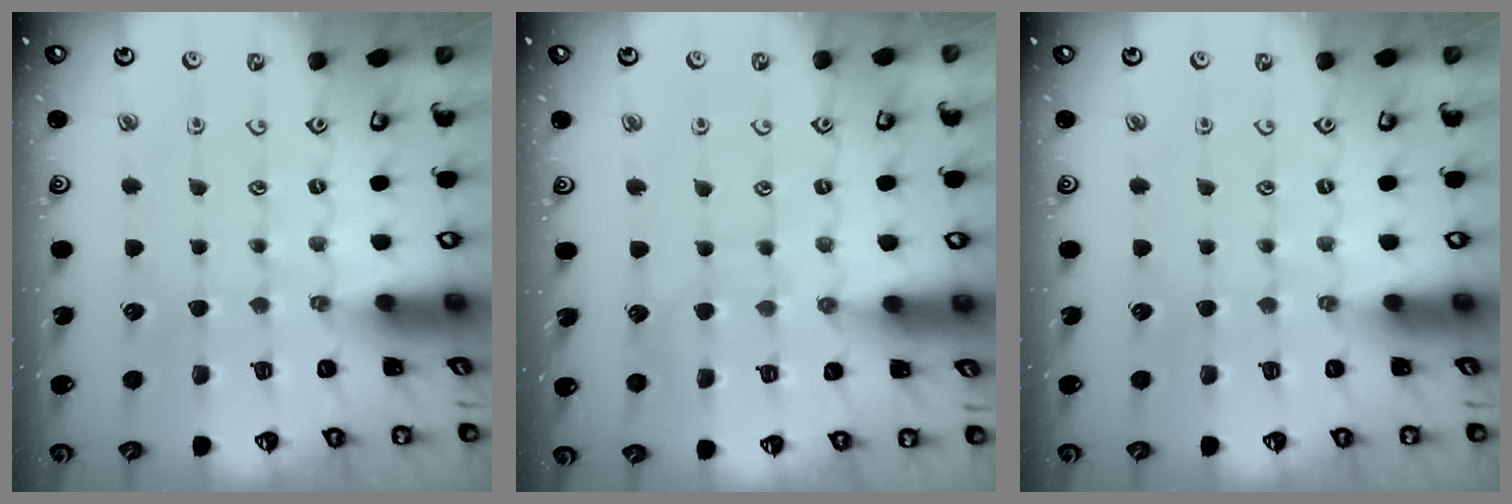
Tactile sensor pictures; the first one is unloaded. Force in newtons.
{"total": 5.9, "press": 5.9, "slide": 0.5}
{"total": 0.0}